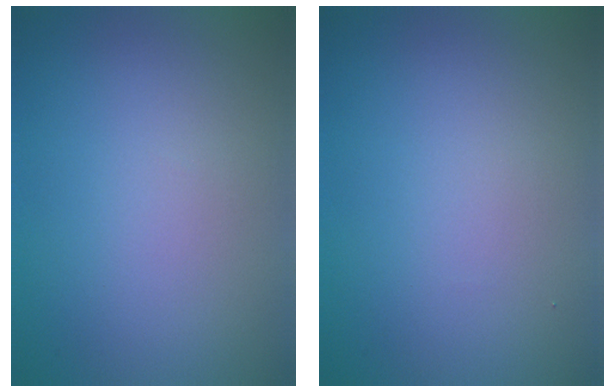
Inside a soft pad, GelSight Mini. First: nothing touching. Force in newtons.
{"total": 0.0}